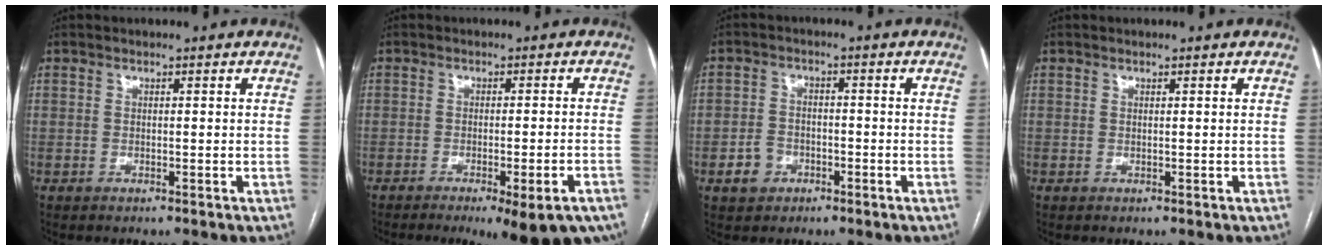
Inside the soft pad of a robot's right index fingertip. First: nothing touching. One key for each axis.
{"total": 12.2, "fx": -8.5, "fy": 1.8, "fz": 8.7, "tx": -0.067, "ty": -0.008, "tz": -0.110}
{"total": 4.1, "fx": -1.9, "fy": 3.4, "fz": 1.4, "tx": -0.024, "ty": 0.010, "tz": -0.029}
{"total": 0.0}